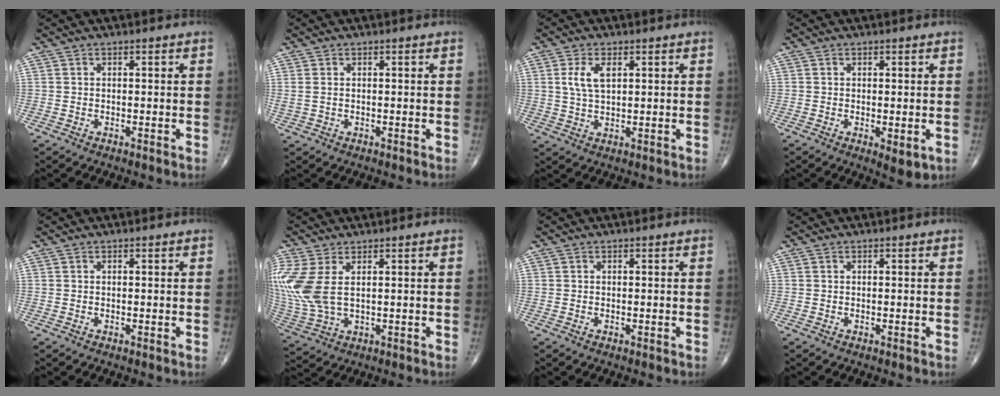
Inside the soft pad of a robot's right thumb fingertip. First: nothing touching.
{"total": 1.5, "force": [0.3, 0.9, 1.2], "torque": [-0.043, 0.005, 0.009]}
{"total": 5.1, "force": [1.6, 2.6, 4.2], "torque": [-0.085, -0.001, 0.032]}
{"total": 3.4, "force": [-0.7, 1.4, 3.0], "torque": [-0.038, -0.010, -0.006]}
{"total": 0.0}
{"total": 12.9, "force": [2.7, 6.9, 10.6], "torque": [-0.283, -0.005, 0.070]}
{"total": 0.0}
{"total": 0.0}